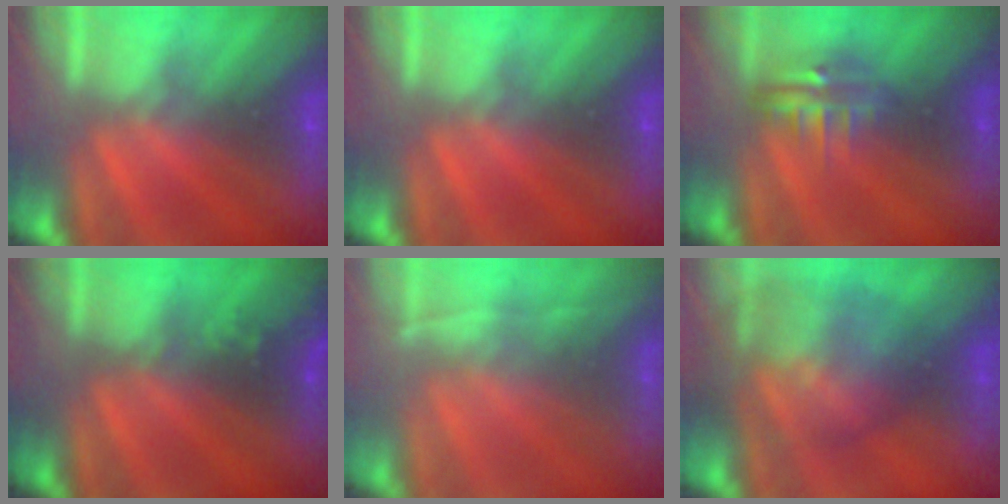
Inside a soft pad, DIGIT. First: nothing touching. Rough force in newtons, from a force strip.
{"total": 0.0}
{"total": 3.8}
{"total": 2.4}
{"total": 1.8}
{"total": 8.7}